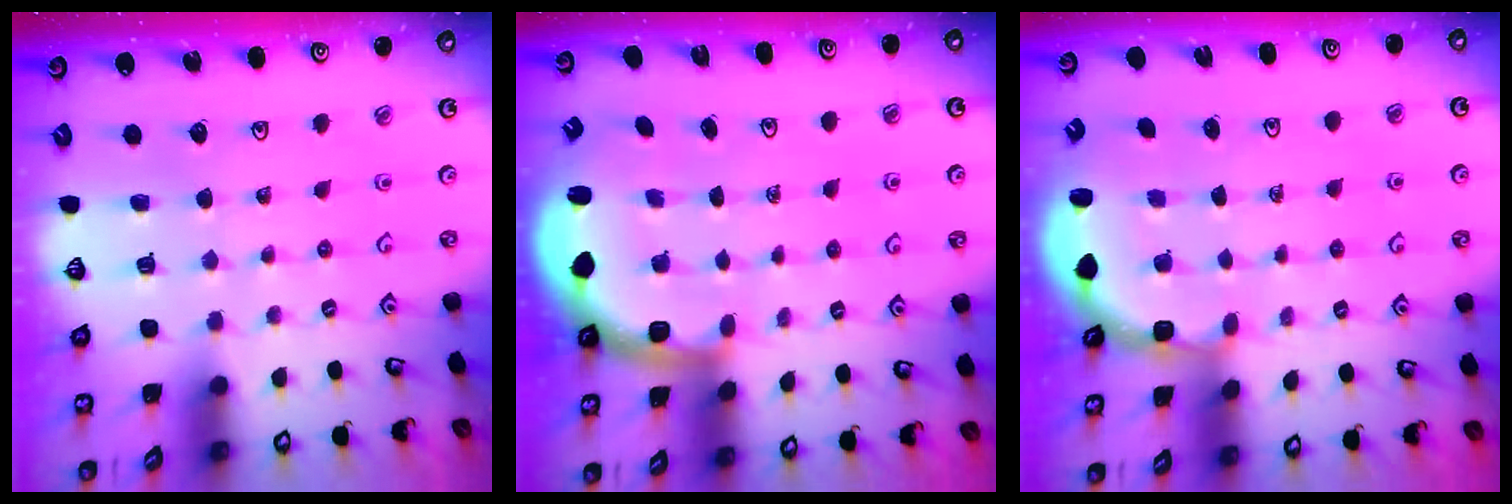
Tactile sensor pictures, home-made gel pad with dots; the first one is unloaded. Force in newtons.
{"total": 3.3, "press": 2.9, "slide": 1.7}
{"total": 2.7, "press": 2.4, "slide": 1.4}